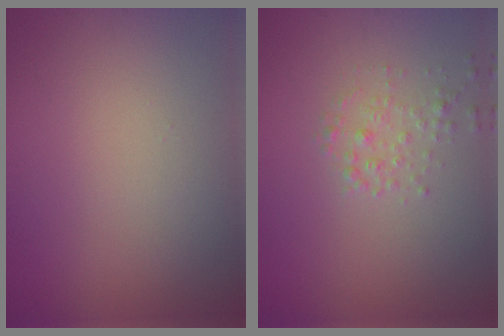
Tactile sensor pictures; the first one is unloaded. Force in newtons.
{"total": 1.4, "press": 1.4, "slide": 0.0}